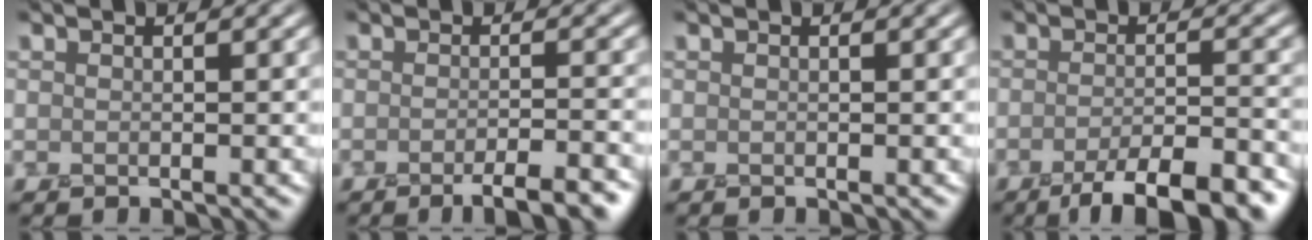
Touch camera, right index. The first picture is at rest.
{"total": 4.4, "force": [-2.6, 1.0, 3.4], "torque": [-0.041, -0.002, -0.040]}
{"total": 0.0}
{"total": 7.3, "force": [-4.6, 1.9, 5.4], "torque": [-0.078, -0.003, -0.074]}